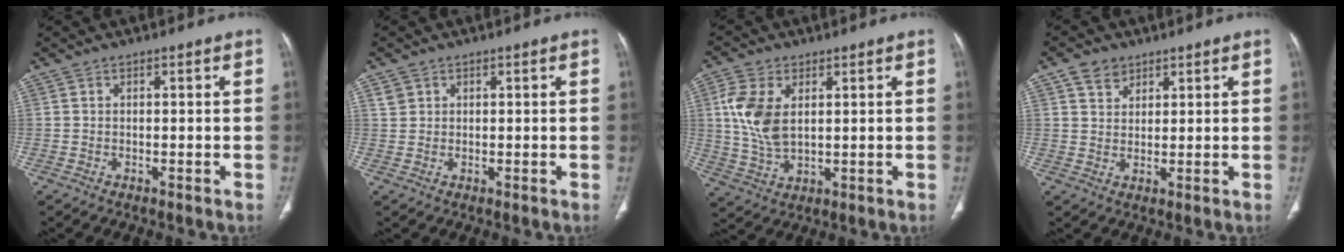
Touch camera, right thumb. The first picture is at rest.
{"total": 1.8, "force": [0.9, 1.5, 0.3], "torque": [0.009, 0.002, 0.014]}
{"total": 9.9, "force": [2.4, 5.8, 7.6], "torque": [-0.159, -0.004, 0.052]}
{"total": 4.2, "force": [2.7, 3.0, 1.5], "torque": [-0.012, -0.014, 0.051]}